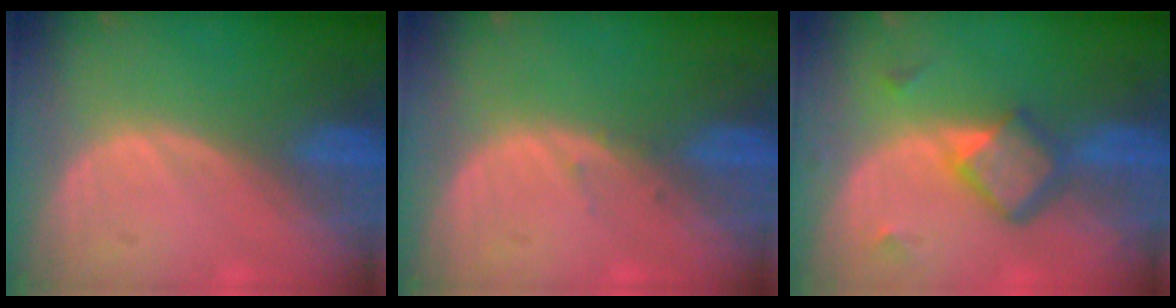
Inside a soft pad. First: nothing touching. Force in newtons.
{"total": 0.7, "press": 0.4, "slide": 0.5}
{"total": 5.9, "press": 5.1, "slide": 2.9}